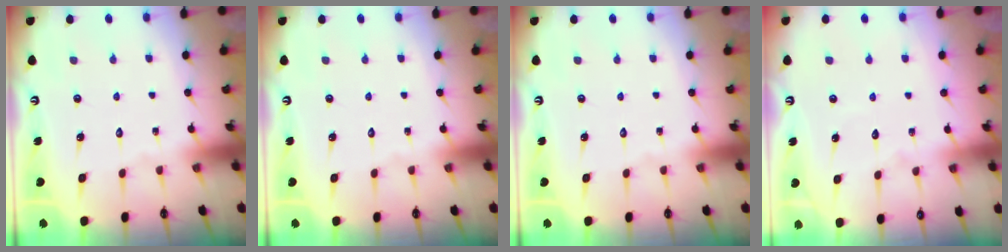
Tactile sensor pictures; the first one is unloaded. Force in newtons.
{"total": 0.0}
{"total": 0.0}
{"total": 3.0, "press": 3.0, "slide": 0.3}